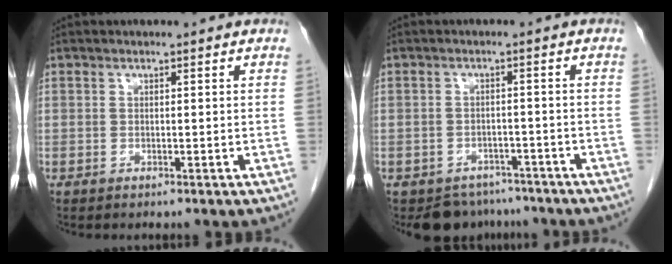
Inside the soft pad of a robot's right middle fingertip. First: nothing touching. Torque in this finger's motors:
{"motor_torque": [0.03, -0.02, 0.01, 0.00]}